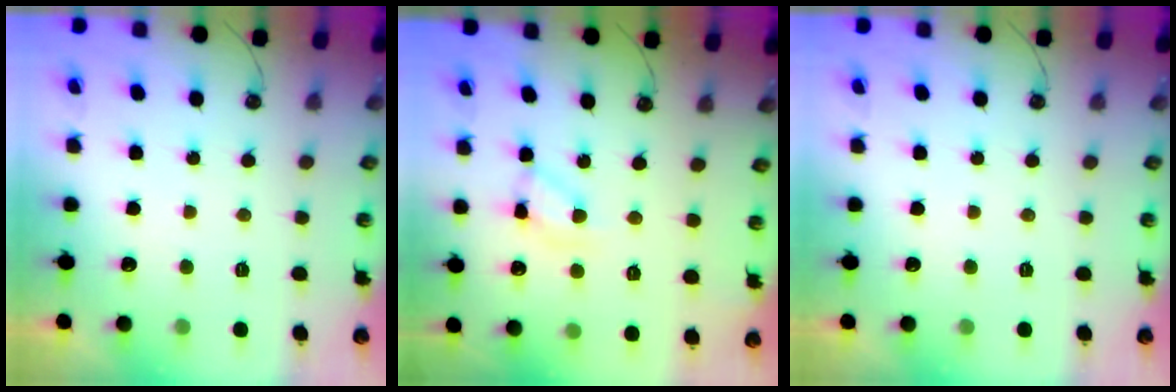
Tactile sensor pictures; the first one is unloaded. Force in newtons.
{"total": 10.1, "press": 10.1, "slide": 0.3}
{"total": 0.0}